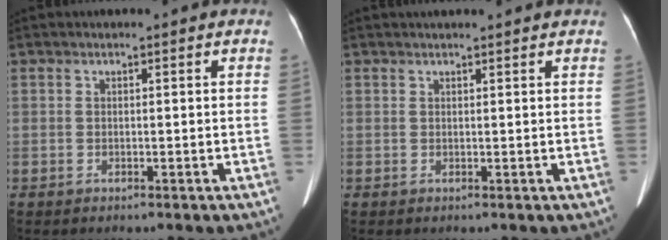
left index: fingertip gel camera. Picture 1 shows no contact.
{"total": 4.6, "force": [4.2, 0.2, 1.8], "torque": [-0.023, 0.026, 0.047]}